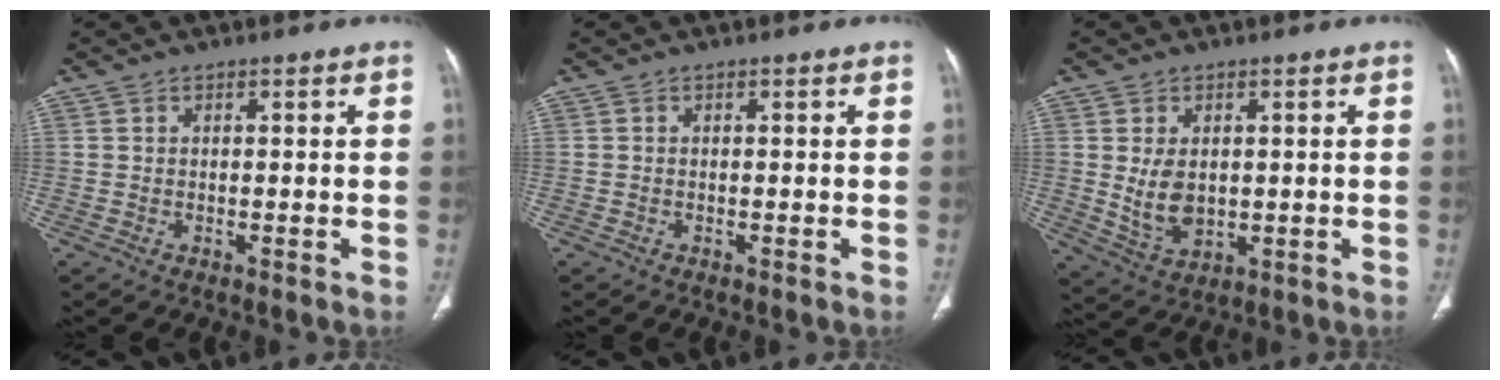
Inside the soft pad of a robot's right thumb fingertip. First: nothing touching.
{"total": 0.0}
{"total": 6.8, "force": [0.5, 4.6, 5.0], "torque": [-0.080, -0.014, 0.026]}